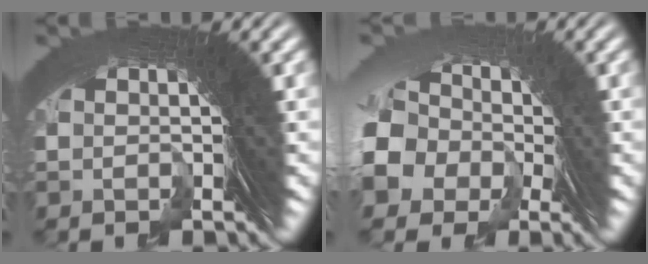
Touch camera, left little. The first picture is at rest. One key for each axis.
{"total": 6.4, "fx": -1.3, "fy": 5.5, "fz": 3.0, "tx": -0.104, "ty": -0.034, "tz": -0.009}